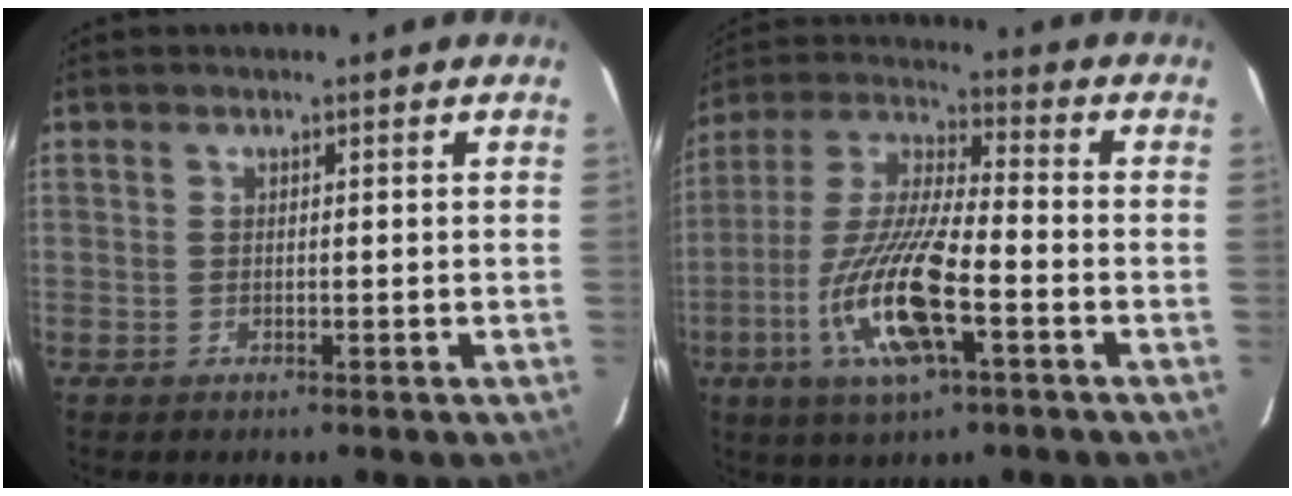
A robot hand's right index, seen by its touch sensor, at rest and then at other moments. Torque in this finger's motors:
{"motor_torque": [1.29, -0.85, 0.51, 0.21]}